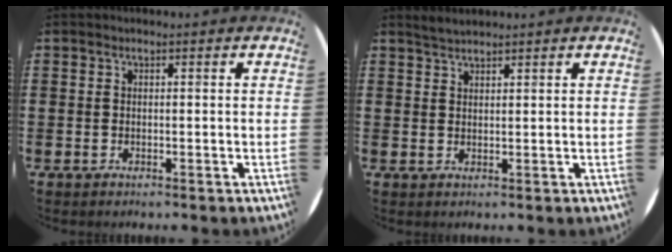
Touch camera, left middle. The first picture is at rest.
{"total": 2.1, "force": [2.0, 0.3, 0.6], "torque": [-0.014, 0.005, 0.038]}